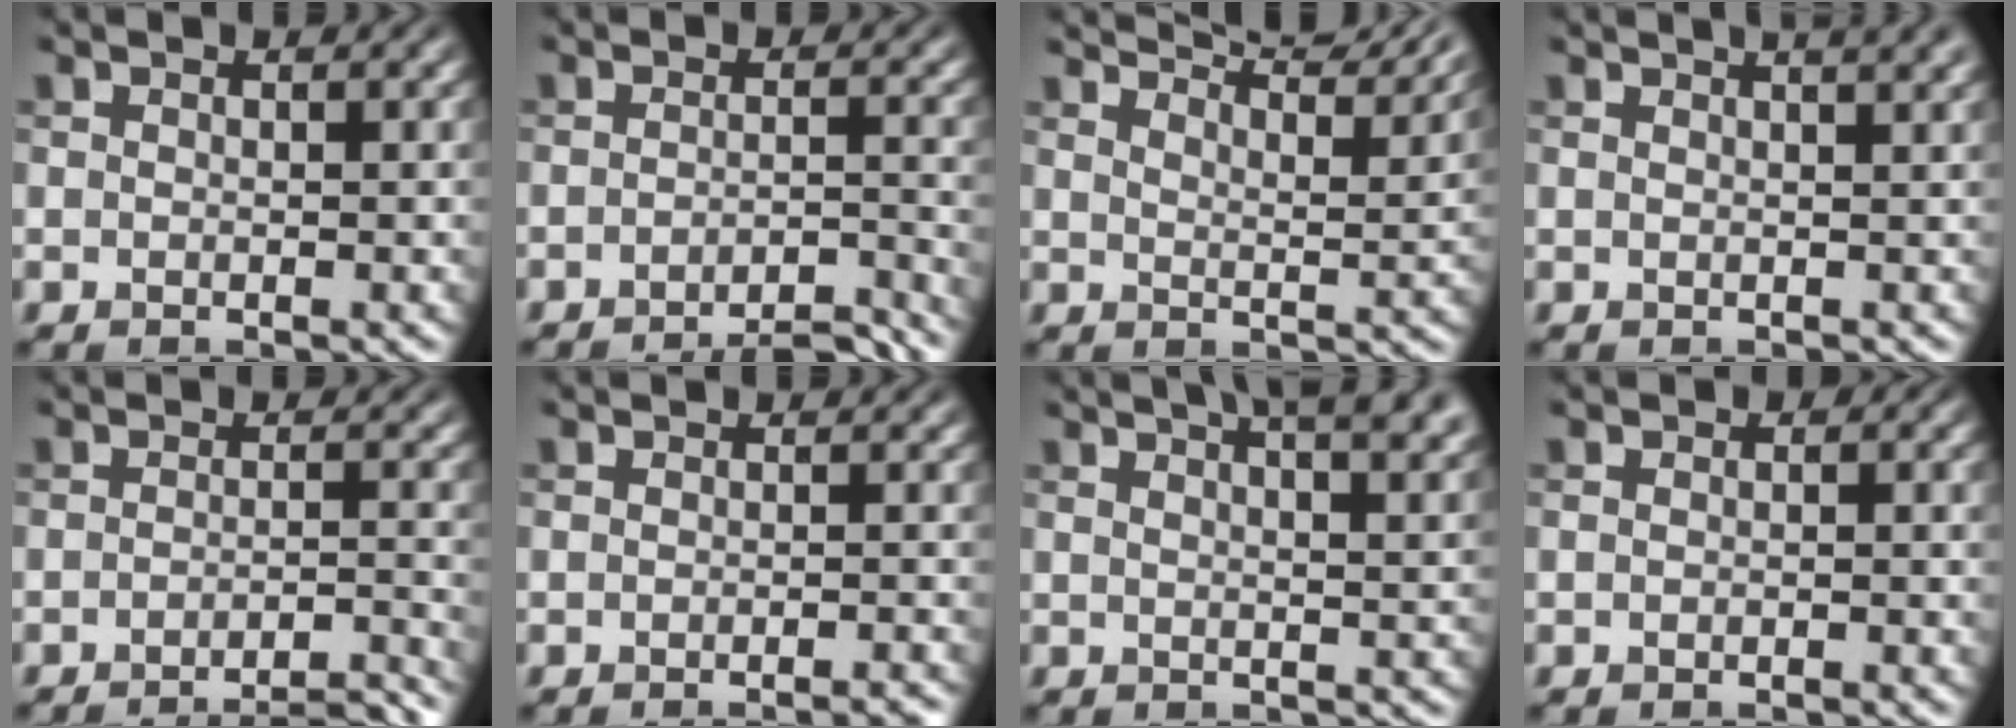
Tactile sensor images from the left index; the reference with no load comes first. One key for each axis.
{"total": 4.8, "fx": -4.0, "fy": 0.7, "fz": 2.4, "tx": -0.021, "ty": 0.008, "tz": -0.063}
{"total": 10.3, "fx": 8.8, "fy": 2.3, "fz": 4.9, "tx": -0.047, "ty": 0.021, "tz": 0.086}
{"total": 6.4, "fx": 3.7, "fy": 2.8, "fz": 4.3, "tx": -0.018, "ty": 0.046, "tz": 0.015}
{"total": 5.5, "fx": -4.6, "fy": 0.7, "fz": 2.8, "tx": -0.027, "ty": 0.008, "tz": -0.065}
{"total": 1.9, "fx": -1.3, "fy": 0.5, "fz": 1.4, "tx": -0.005, "ty": 0.001, "tz": -0.022}
{"total": 10.6, "fx": 6.5, "fy": 4.3, "fz": 7.2, "tx": -0.039, "ty": 0.055, "tz": 0.051}
{"total": 0.7, "fx": -0.3, "fy": 0.5, "fz": 0.4, "tx": -0.005, "ty": -0.002, "tz": -0.005}